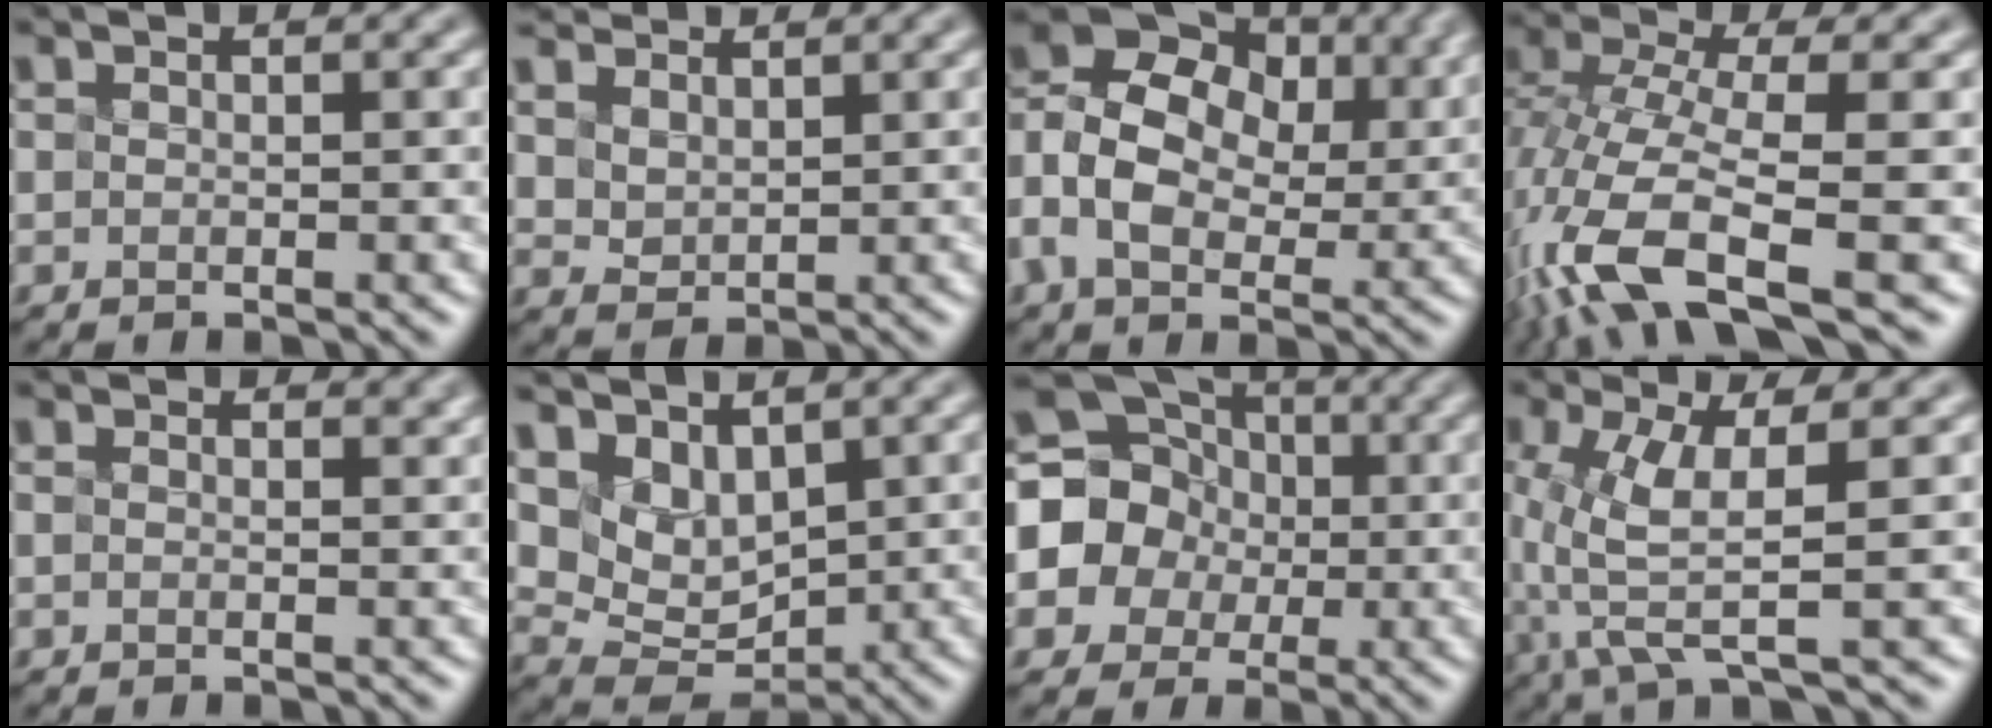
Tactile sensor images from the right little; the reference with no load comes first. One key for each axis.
{"total": 2.0, "fx": 1.9, "fy": 0.0, "fz": -0.8, "tx": -0.023, "ty": -0.006, "tz": 0.074}
{"total": 8.0, "fx": -0.1, "fy": 6.2, "fz": 5.0, "tx": -0.122, "ty": 0.004, "tz": 0.021}
{"total": 9.3, "fx": -6.1, "fy": 2.1, "fz": 6.7, "tx": -0.167, "ty": -0.014, "tz": -0.088}
{"total": 0.0}
{"total": 3.0, "fx": 2.0, "fy": 1.9, "fz": 1.2, "tx": -0.047, "ty": -0.011, "tz": 0.076}
{"total": 7.8, "fx": -1.6, "fy": 7.5, "fz": 1.4, "tx": -0.063, "ty": 0.016, "tz": -0.024}
{"total": 3.4, "fx": -1.3, "fy": -0.1, "fz": 3.2, "tx": -0.102, "ty": -0.016, "tz": 0.010}